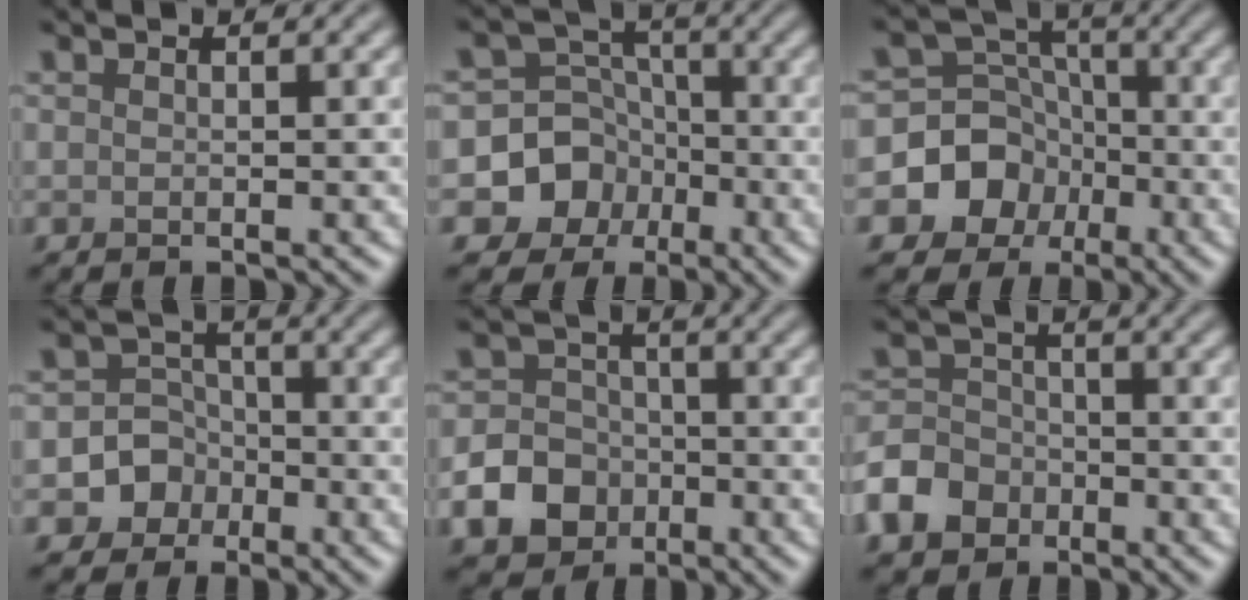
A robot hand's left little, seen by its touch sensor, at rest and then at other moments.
{"total": 7.7, "force": [-3.2, 6.9, 1.1], "torque": [0.005, 0.005, -0.078]}
{"total": 8.1, "force": [-3.1, 7.2, 1.9], "torque": [-0.008, 0.012, -0.080]}
{"total": 4.9, "force": [-2.0, 4.5, 0.6], "torque": [0.019, 0.007, -0.057]}
{"total": 6.2, "force": [-2.7, 5.2, 2.1], "torque": [-0.024, -0.006, -0.072]}
{"total": 5.9, "force": [-3.3, 4.4, 2.0], "torque": [-0.039, -0.005, -0.078]}